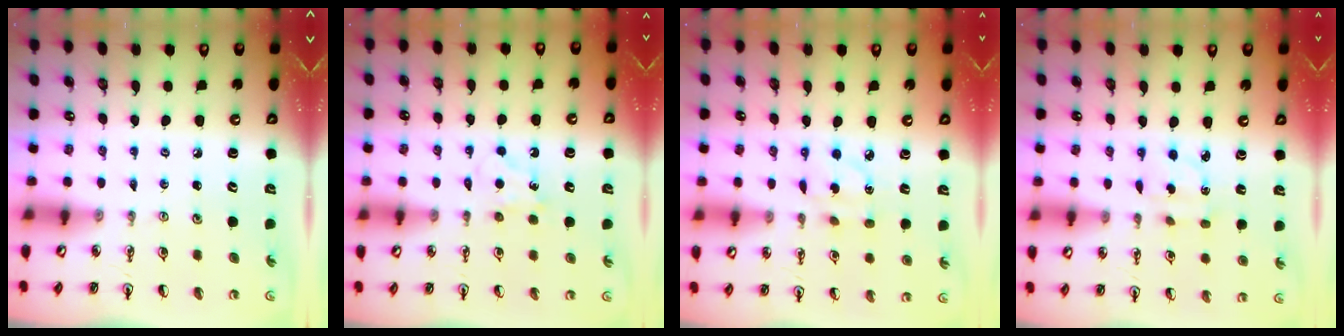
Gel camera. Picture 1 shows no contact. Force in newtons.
{"total": 5.8, "press": 5.7, "slide": 0.8}
{"total": 3.9, "press": 3.8, "slide": 0.7}
{"total": 3.1, "press": 3.0, "slide": 0.6}